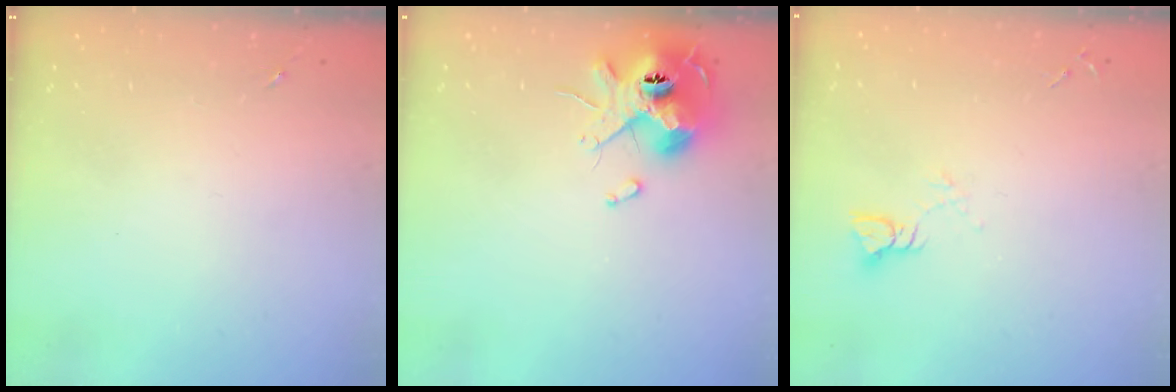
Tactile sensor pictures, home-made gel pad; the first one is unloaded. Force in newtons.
{"total": 11.9, "press": 11.7, "slide": 1.7}
{"total": 3.9, "press": 3.9, "slide": 0.3}